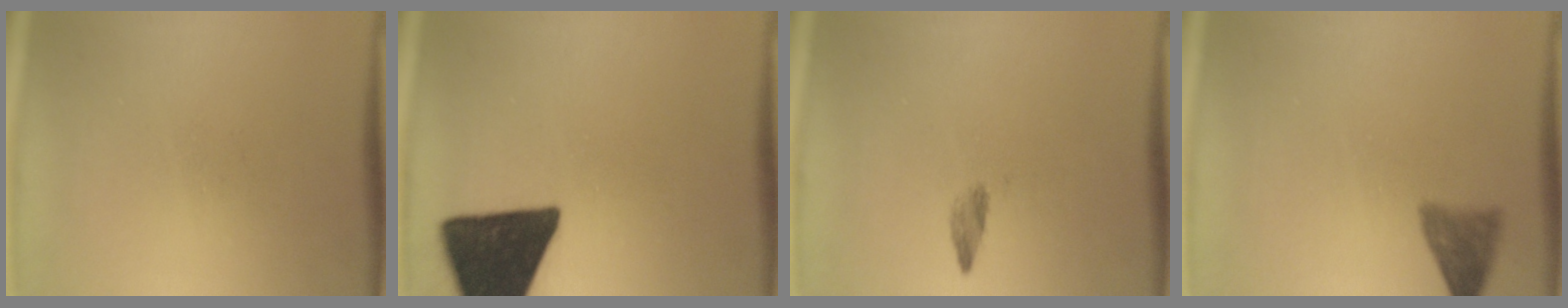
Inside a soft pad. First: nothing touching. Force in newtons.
{"total": 18.8}
{"total": 1.4}
{"total": 3.3}